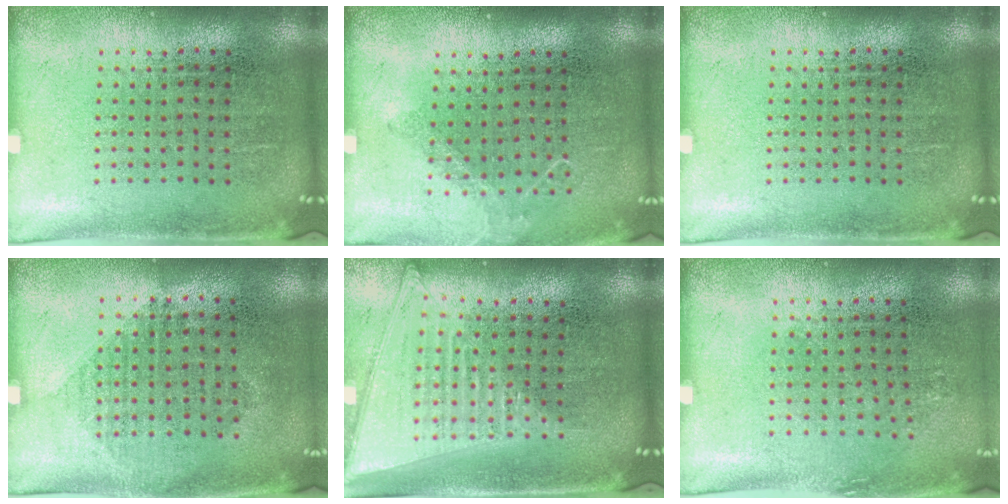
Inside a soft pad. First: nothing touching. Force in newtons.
{"total": 0.8, "press": 0.8, "slide": 0.1}
{"total": 0.0}
{"total": 1.0, "press": 0.9, "slide": 0.5}
{"total": 1.7, "press": 1.6, "slide": 0.6}
{"total": 0.8, "press": 0.7, "slide": 0.4}